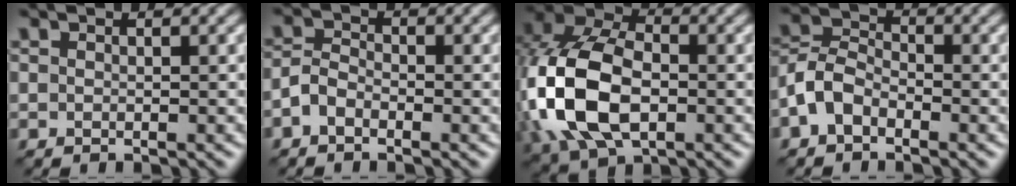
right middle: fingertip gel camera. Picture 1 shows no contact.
{"total": 2.1, "force": [-1.2, 1.1, 1.2], "torque": [-0.027, 0.006, -0.032]}
{"total": 11.9, "force": [-2.2, 8.0, 8.5], "torque": [-0.211, -0.013, -0.050]}
{"total": 3.7, "force": [-1.9, 2.3, 2.2], "torque": [-0.053, 0.009, -0.049]}